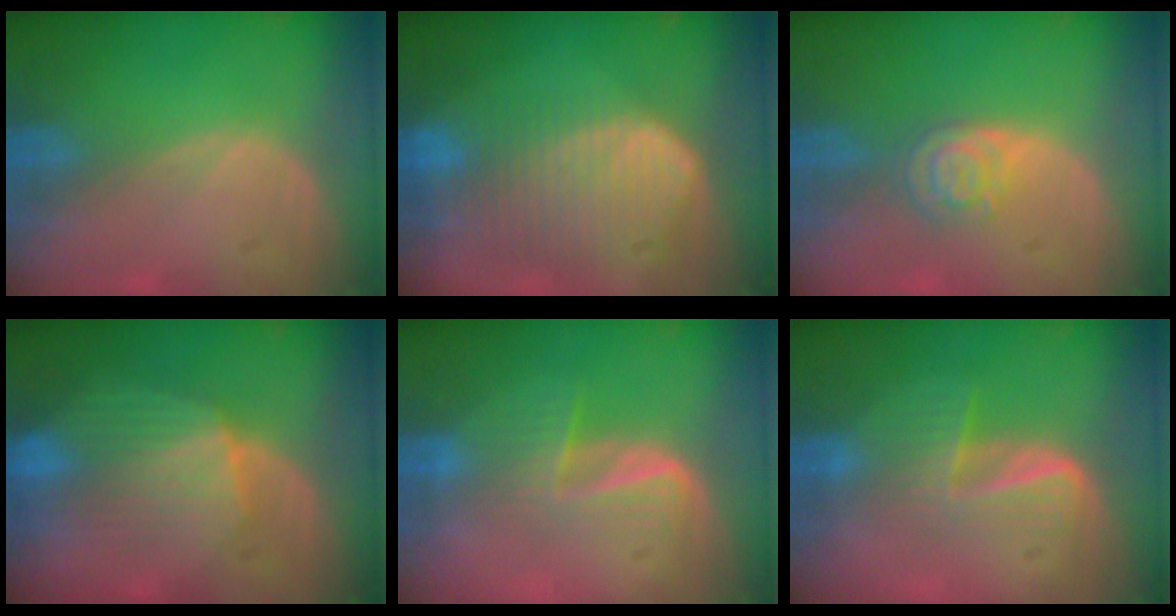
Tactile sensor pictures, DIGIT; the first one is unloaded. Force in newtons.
{"total": 10.2, "press": 8.8, "slide": 5.2}
{"total": 4.3, "press": 3.9, "slide": 1.9}
{"total": 8.3, "press": 8.1, "slide": 2.0}
{"total": 5.9, "press": 5.3, "slide": 2.6}
{"total": 6.5, "press": 5.6, "slide": 3.4}